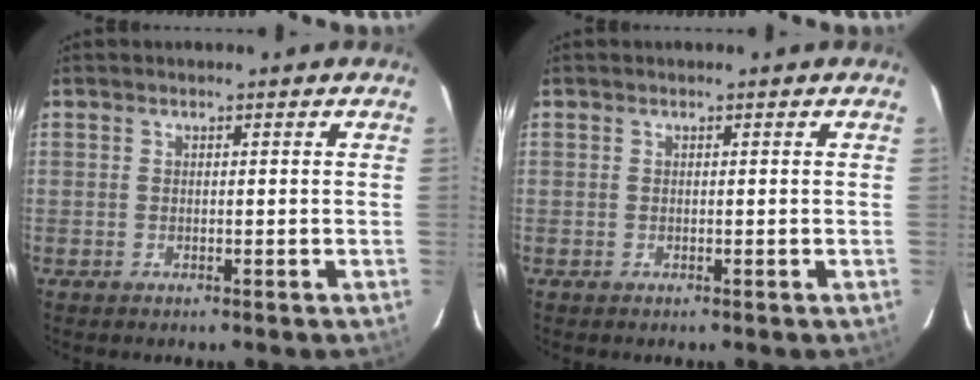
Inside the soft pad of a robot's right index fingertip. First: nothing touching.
{"total": 0.0}